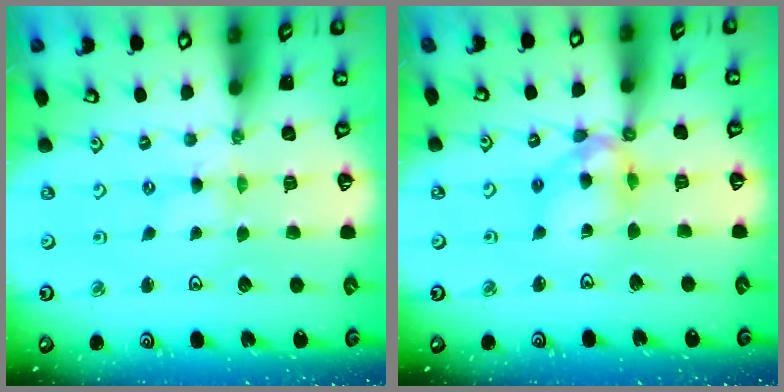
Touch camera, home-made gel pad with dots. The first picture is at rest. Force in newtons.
{"total": 10.9, "press": 10.8, "slide": 1.2}